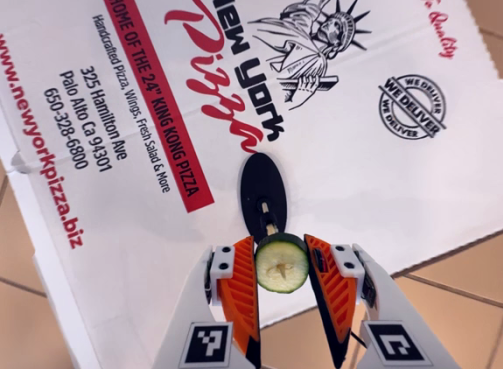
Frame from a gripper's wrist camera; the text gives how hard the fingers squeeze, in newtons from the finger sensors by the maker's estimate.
{"total": 8.1, "left": 8.6, "right": 7.6}